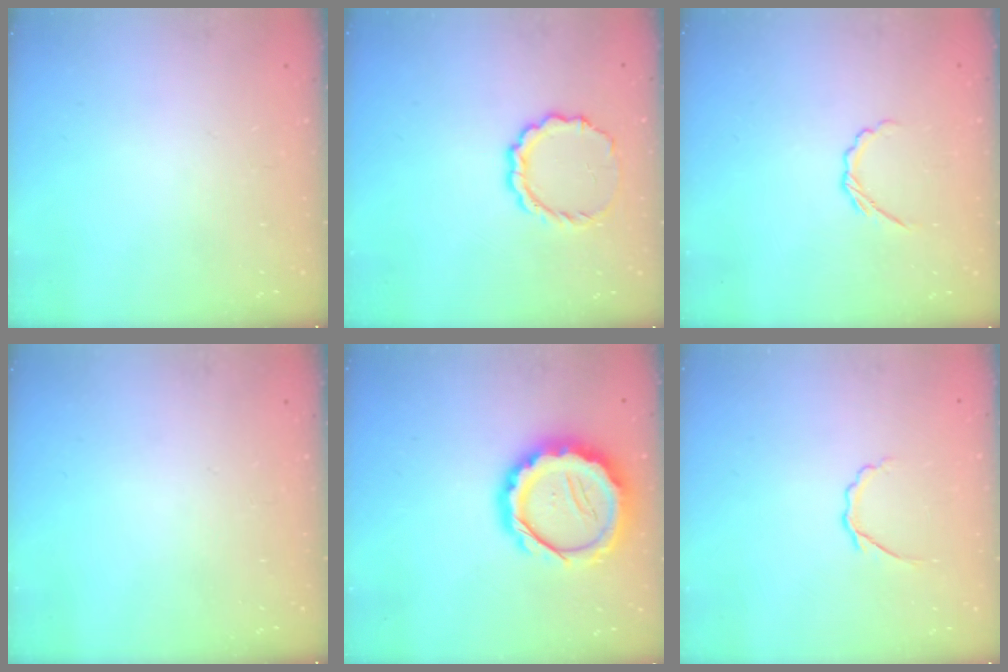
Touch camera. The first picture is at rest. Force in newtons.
{"total": 8.2, "press": 7.9, "slide": 1.8}
{"total": 3.2, "press": 3.0, "slide": 1.0}
{"total": 0.0}
{"total": 15.6, "press": 15.5, "slide": 2.0}
{"total": 2.9, "press": 2.7, "slide": 0.8}